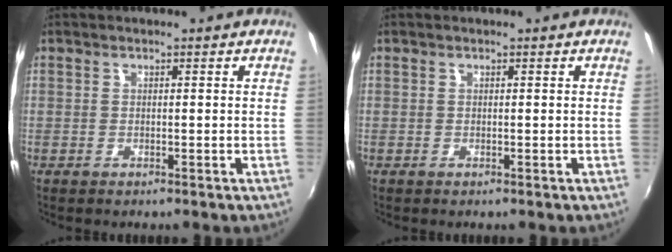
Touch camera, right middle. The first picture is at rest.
{"total": 0.0}